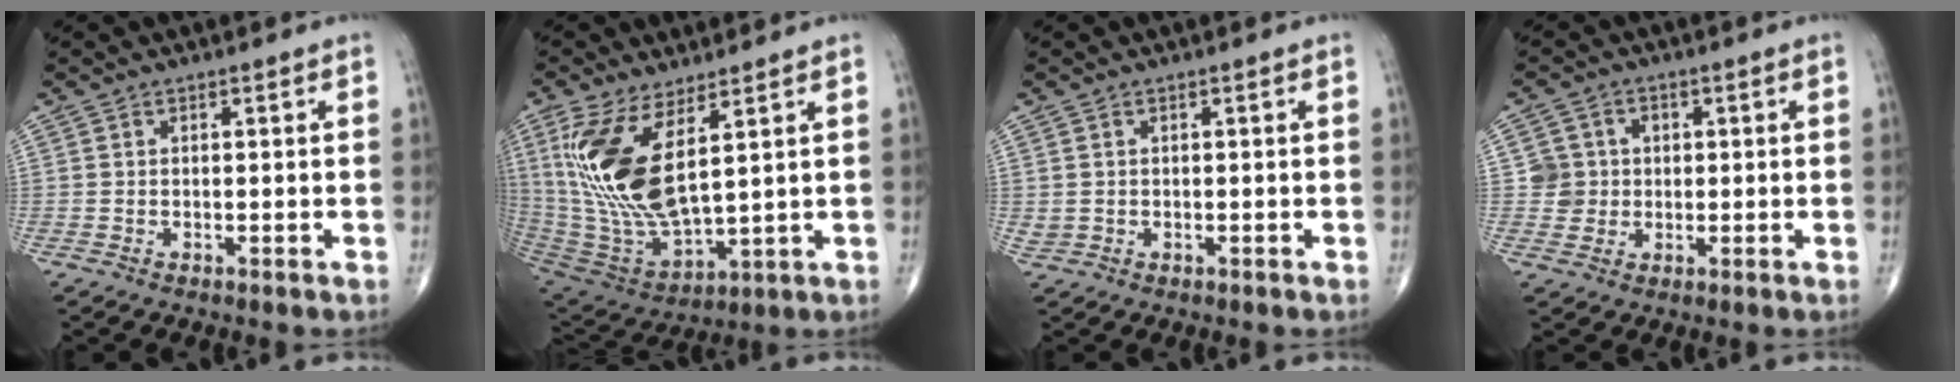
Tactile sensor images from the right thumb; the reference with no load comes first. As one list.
[{"total": 18.0, "force": [6.0, 7.2, 15.3], "torque": [-0.324, -0.036, 0.133]}, {"total": 1.1, "force": [0.3, 0.9, 0.6], "torque": [-0.013, 0.001, 0.011]}, {"total": 4.9, "force": [0.6, 4.9, 0.5], "torque": [0.025, 0.005, 0.007]}]